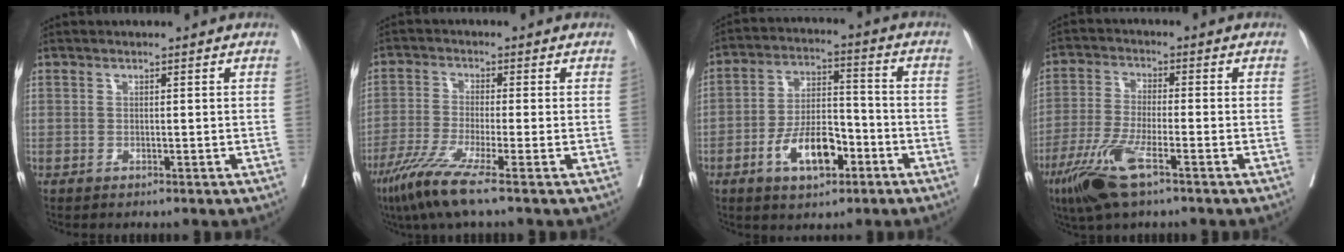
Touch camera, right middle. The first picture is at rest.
{"total": 7.6, "force": [-4.9, -0.7, 5.8], "torque": [-0.115, -0.025, -0.097]}
{"total": 10.0, "force": [-4.6, 4.2, 7.9], "torque": [-0.147, 0.009, -0.079]}
{"total": 9.3, "force": [-5.2, 1.3, 7.6], "torque": [-0.162, -0.023, -0.099]}